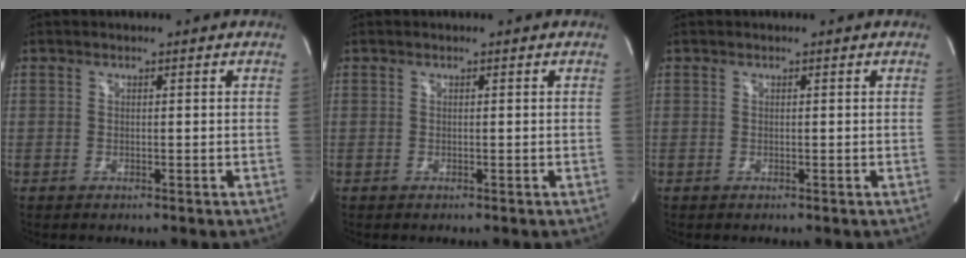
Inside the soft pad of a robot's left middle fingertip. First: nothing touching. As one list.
[{"total": 0.0}, {"total": 0.0}]